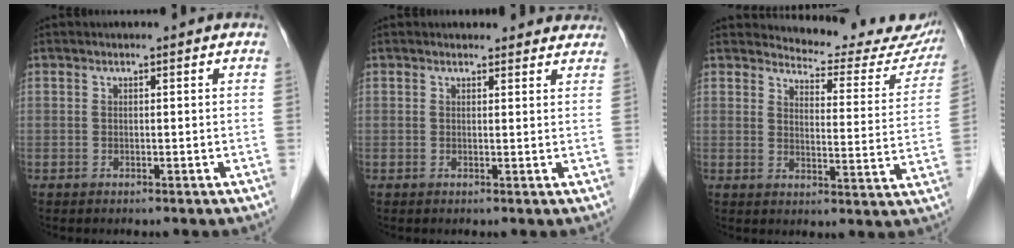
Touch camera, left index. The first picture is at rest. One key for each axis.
{"total": 5.5, "fx": 5.1, "fy": 1.9, "fz": 0.4, "tx": 0.013, "ty": 0.005, "tz": 0.041}
{"total": 14.8, "fx": 14.5, "fy": 2.5, "fz": 1.8, "tx": -0.003, "ty": -0.062, "tz": 0.154}